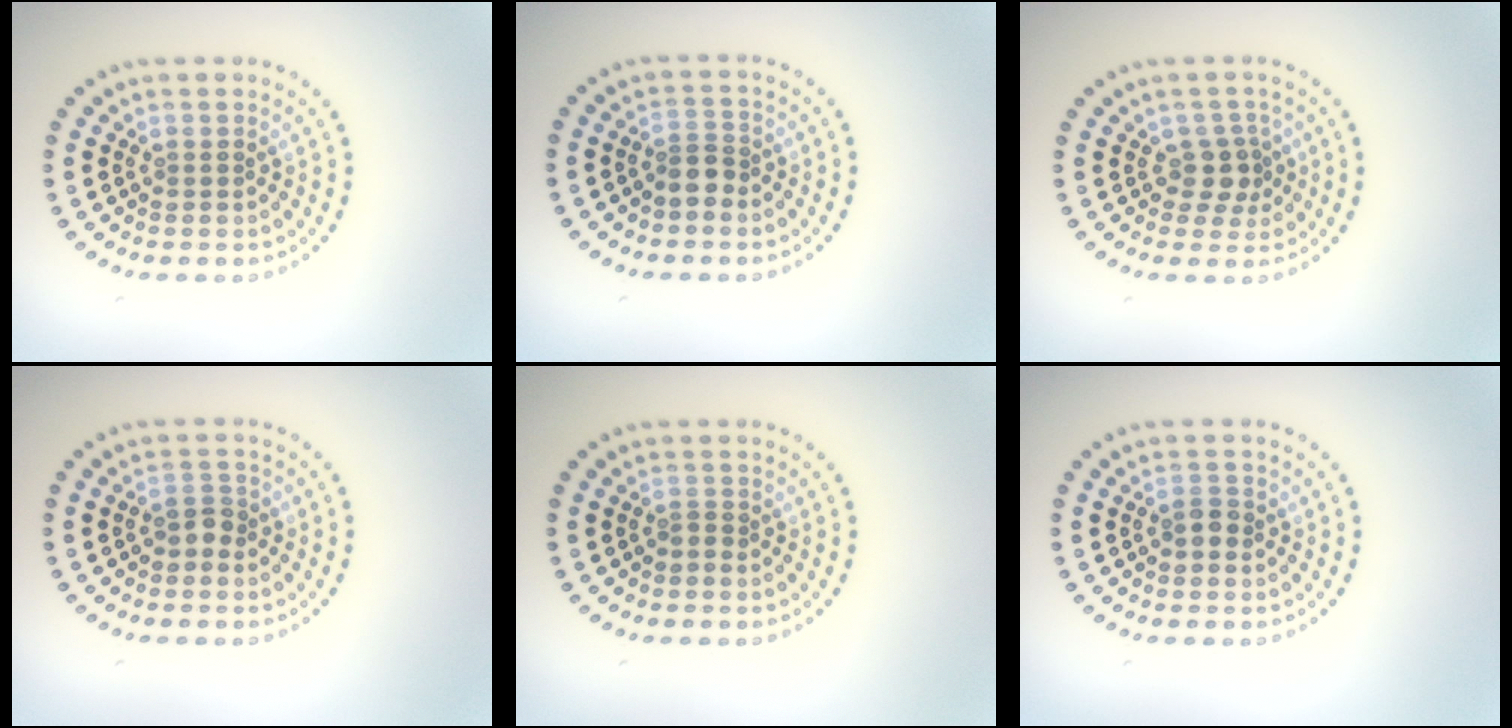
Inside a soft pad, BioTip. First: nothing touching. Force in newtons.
{"total": 1.9, "press": 1.6, "slide": 1.0}
{"total": 2.3, "press": 1.8, "slide": 1.3}
{"total": 1.5, "press": 1.3, "slide": 0.8}
{"total": 0.7, "press": 0.4, "slide": 0.6}
{"total": 1.2, "press": 1.2, "slide": 0.3}